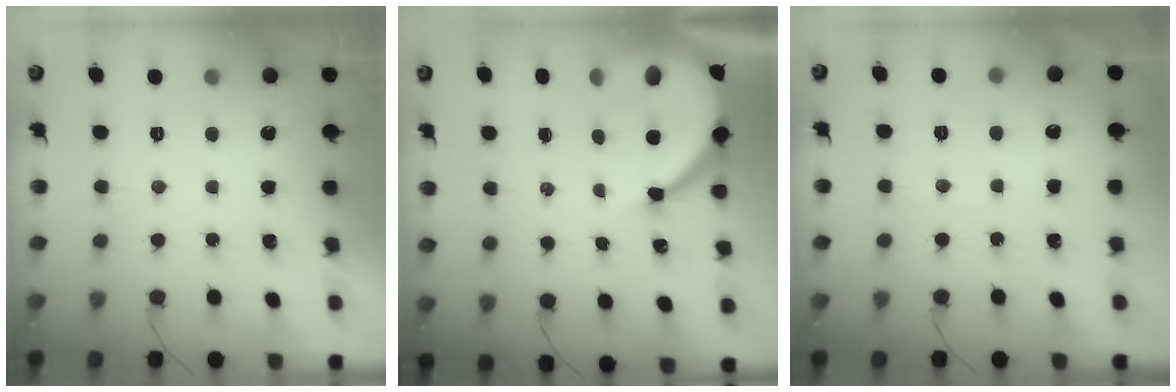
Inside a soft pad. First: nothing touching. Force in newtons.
{"total": 13.2, "press": 13.1, "slide": 1.3}
{"total": 2.0, "press": 2.0, "slide": 0.3}